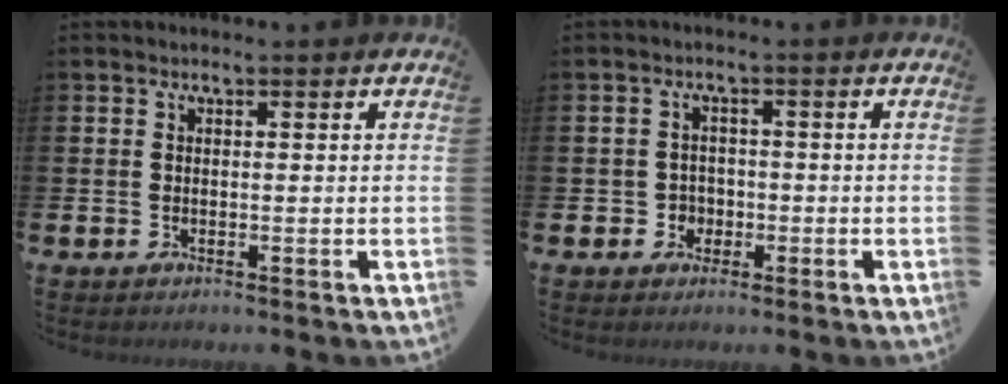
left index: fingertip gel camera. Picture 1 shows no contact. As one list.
[{"total": 2.3, "force": [-0.8, 2.1, 0.3], "torque": [-0.010, 0.004, -0.022]}]